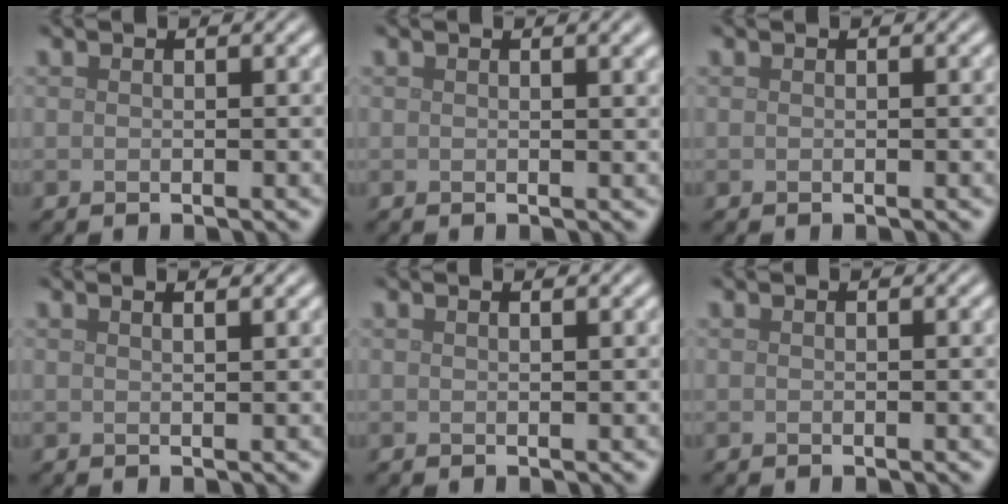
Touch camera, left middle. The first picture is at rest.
{"total": 1.7, "force": [0.9, 0.6, 1.4], "torque": [-0.009, 0.006, 0.010]}
{"total": 0.0}
{"total": 1.8, "force": [1.2, 0.7, 1.1], "torque": [-0.004, 0.000, -0.002]}
{"total": 0.8, "force": [0.5, 0.3, 0.5], "torque": [-0.003, 0.002, 0.003]}
{"total": 0.0}